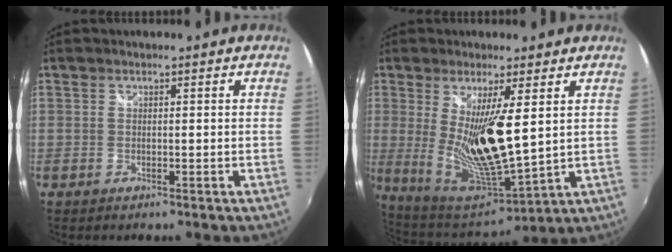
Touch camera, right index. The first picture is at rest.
{"total": 15.0, "force": [2.8, 3.3, 14.4], "torque": [-0.269, -0.034, 0.068]}